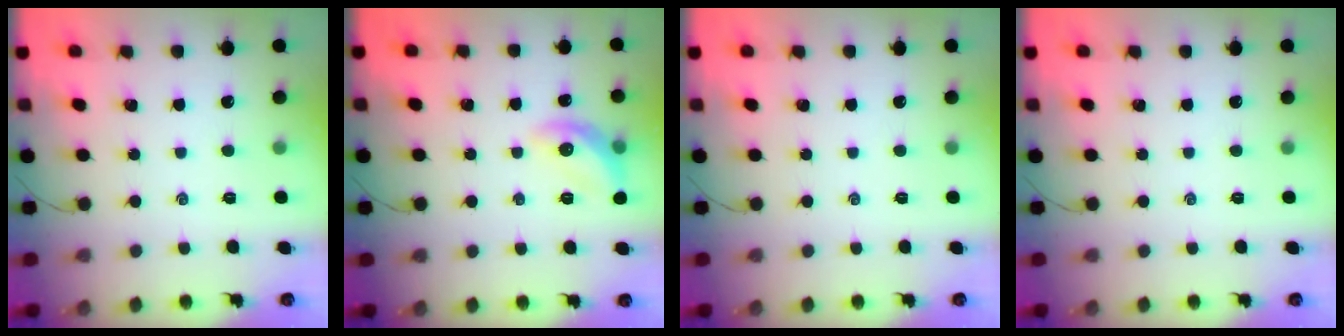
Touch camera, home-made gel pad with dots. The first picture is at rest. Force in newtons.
{"total": 11.1, "press": 11.1, "slide": 0.4}
{"total": 0.0}
{"total": 0.0}